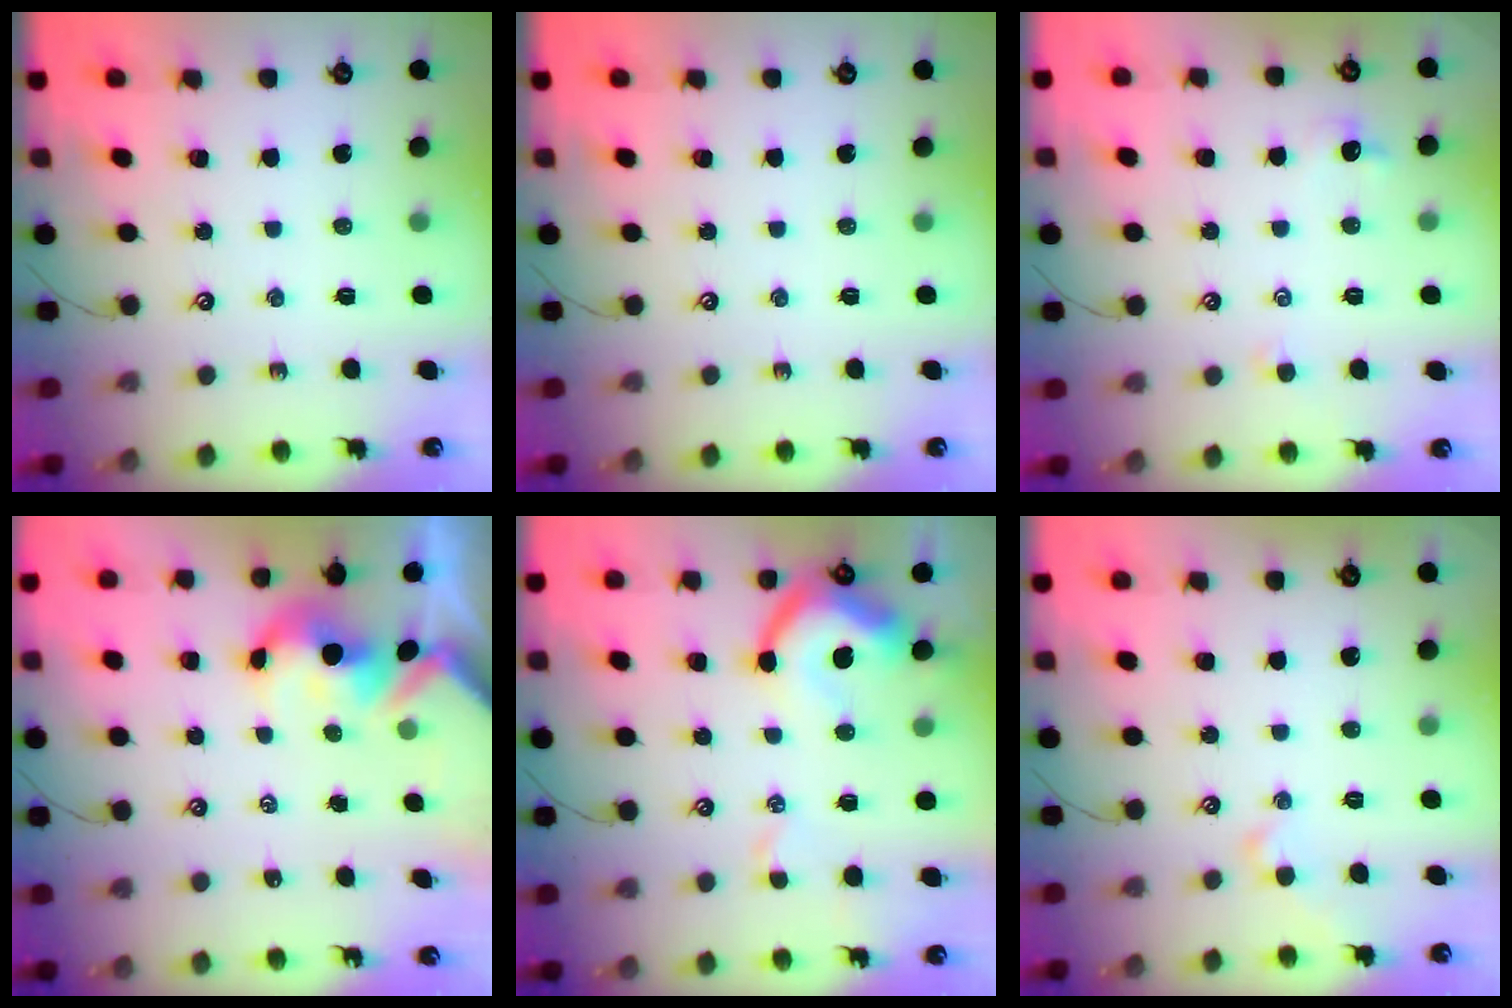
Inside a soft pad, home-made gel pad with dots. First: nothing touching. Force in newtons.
{"total": 0.0}
{"total": 1.0, "press": 0.8, "slide": 0.5}
{"total": 6.0, "press": 6.0, "slide": 0.7}
{"total": 10.4, "press": 10.3, "slide": 1.5}
{"total": 1.6, "press": 1.5, "slide": 0.4}